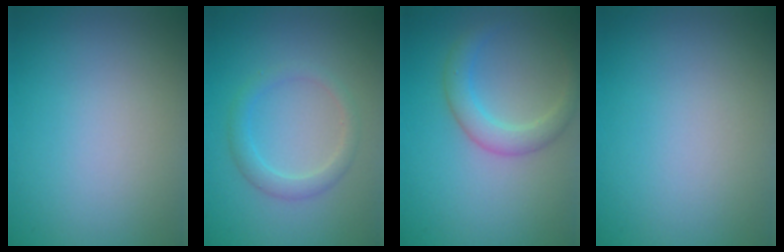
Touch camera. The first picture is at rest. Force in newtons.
{"total": 2.1, "press": 2.1, "slide": 0.2}
{"total": 2.8, "press": 2.8, "slide": 0.2}
{"total": 0.0}